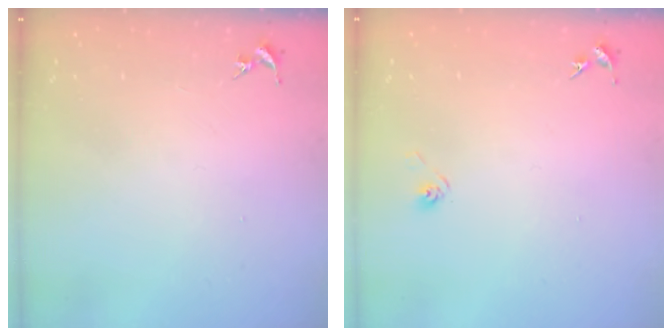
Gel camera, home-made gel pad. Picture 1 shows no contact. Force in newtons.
{"total": 2.9, "press": 2.6, "slide": 1.4}